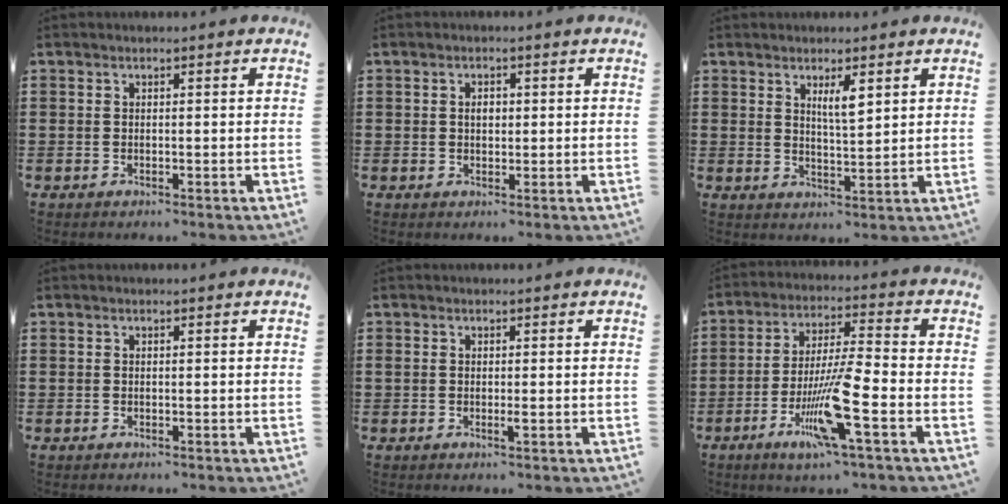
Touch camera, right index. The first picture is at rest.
{"total": 1.8, "force": [0.2, 1.0, 1.5], "torque": [-0.031, 0.008, 0.003]}
{"total": 3.5, "force": [1.9, 0.8, 2.9], "torque": [-0.052, 0.002, 0.029]}
{"total": 0.0}
{"total": 1.1, "force": [-0.3, 0.2, 1.0], "torque": [-0.021, -0.002, -0.006]}
{"total": 10.9, "force": [-4.5, 1.2, 9.9], "torque": [-0.202, -0.009, -0.087]}